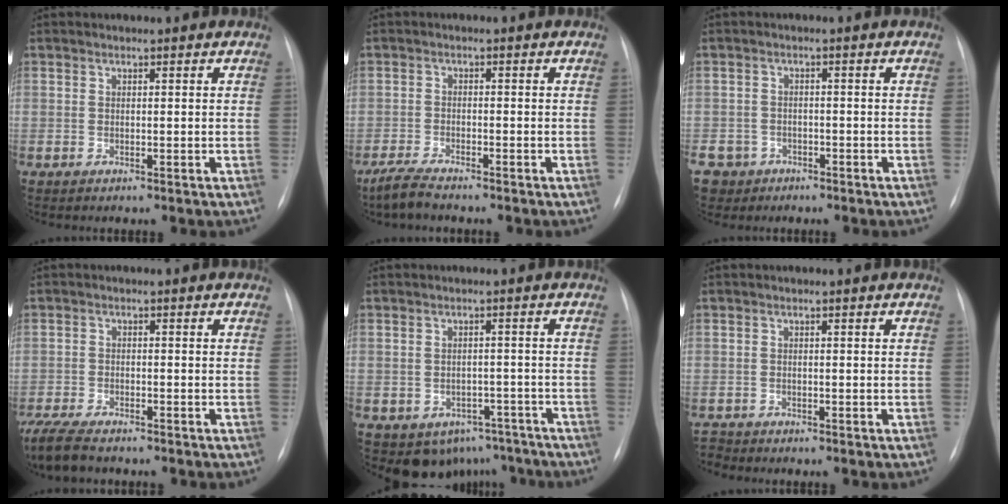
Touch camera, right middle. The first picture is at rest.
{"total": 4.1, "force": [-3.5, 0.4, 2.1], "torque": [-0.048, -0.014, -0.065]}
{"total": 7.4, "force": [-4.4, 5.9, 1.1], "torque": [-0.040, 0.003, -0.071]}
{"total": 8.8, "force": [-7.2, 2.4, 4.5], "torque": [-0.087, -0.020, -0.124]}
{"total": 8.1, "force": [-5.6, 5.6, 1.5], "torque": [-0.004, 0.016, -0.065]}
{"total": 1.5, "force": [-1.4, 0.3, -0.5], "torque": [0.008, -0.006, -0.024]}